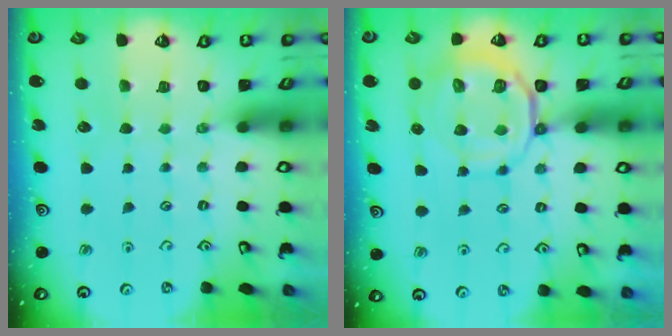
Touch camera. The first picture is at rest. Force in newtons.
{"total": 10.9, "press": 10.7, "slide": 2.1}